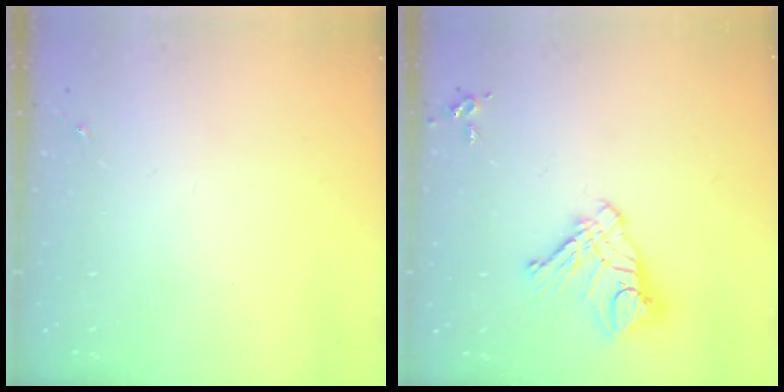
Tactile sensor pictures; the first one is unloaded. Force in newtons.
{"total": 12.0, "press": 11.9, "slide": 1.1}